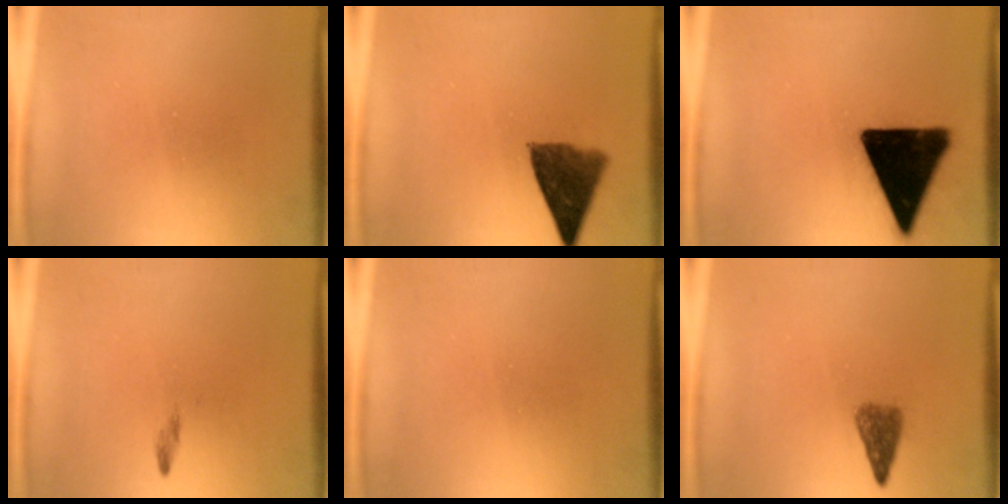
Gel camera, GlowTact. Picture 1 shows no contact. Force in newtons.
{"total": 8.5}
{"total": 19.7}
{"total": 0.7}
{"total": 1.6}
{"total": 3.2}